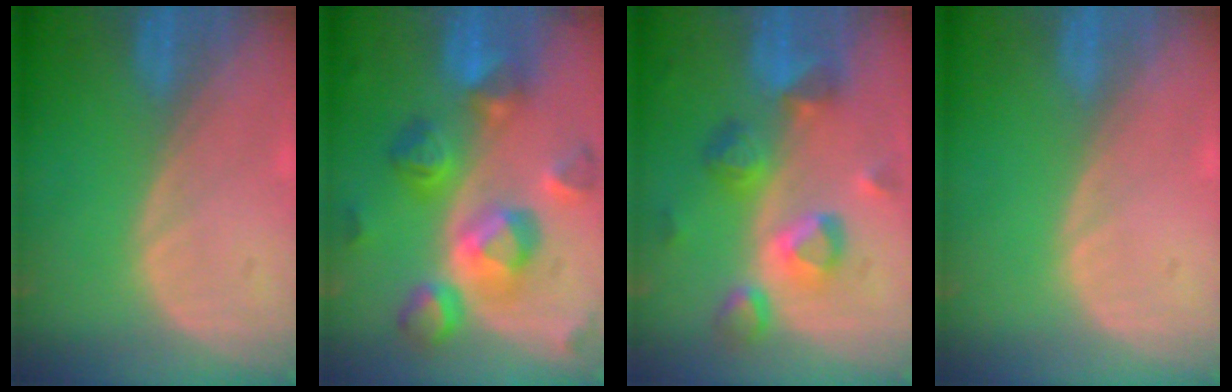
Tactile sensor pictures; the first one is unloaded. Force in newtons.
{"total": 11.1, "press": 11.1, "slide": 0.9}
{"total": 9.3, "press": 8.2, "slide": 4.4}
{"total": 0.0}